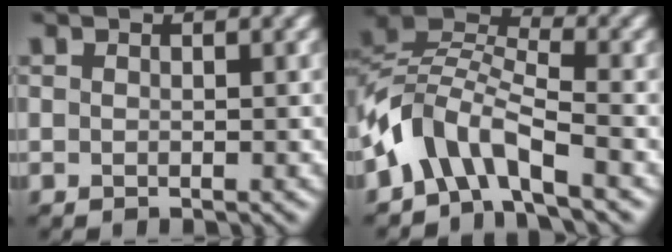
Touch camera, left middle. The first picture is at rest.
{"total": 5.3, "force": [-3.2, 2.5, 3.5], "torque": [-0.060, 0.007, -0.073]}